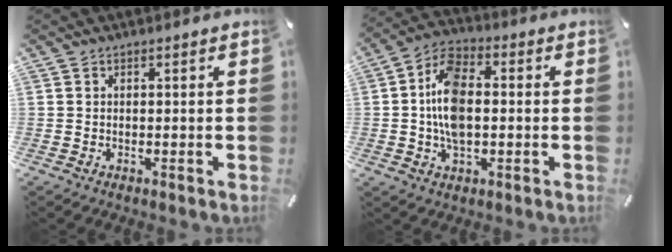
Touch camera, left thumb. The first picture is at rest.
{"total": 10.9, "force": [-0.3, 6.5, 8.8], "torque": [-0.186, 0.003, -0.008]}